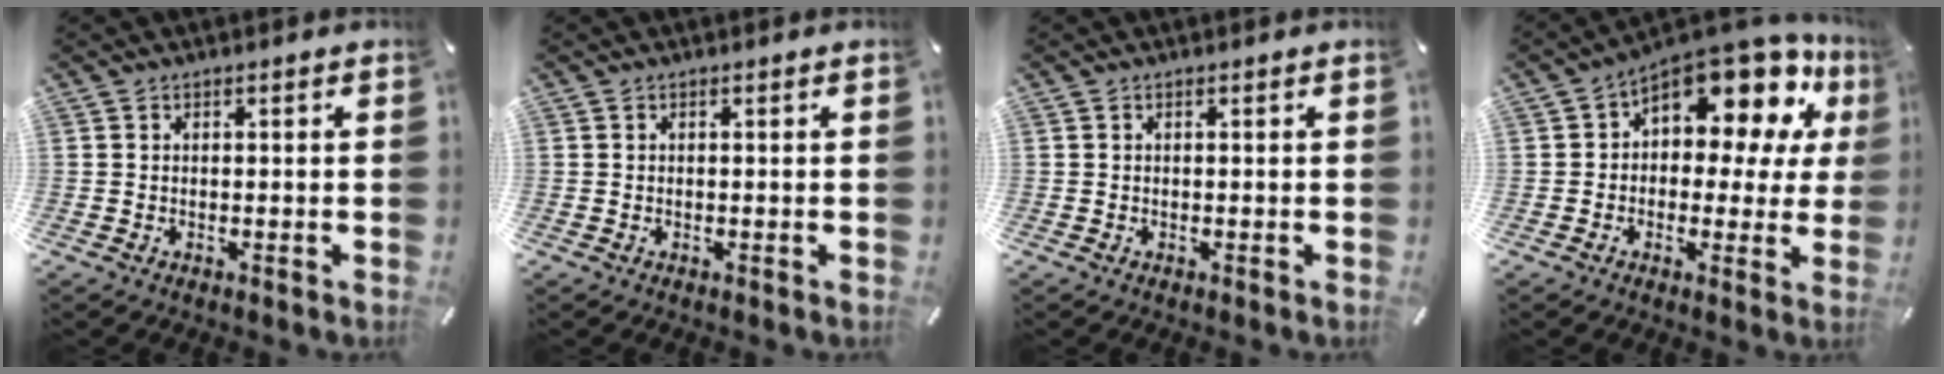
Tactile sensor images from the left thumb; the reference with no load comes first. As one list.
[{"total": 0.0}, {"total": 0.0}, {"total": 14.2, "force": [9.3, 6.8, 8.4], "torque": [-0.129, -0.082, 0.161]}]